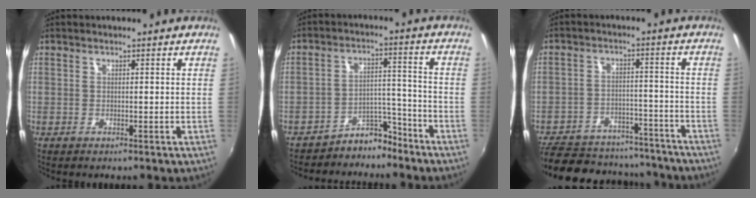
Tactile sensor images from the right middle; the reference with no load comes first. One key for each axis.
{"total": 6.3, "fx": -5.8, "fy": 2.4, "fz": 0.9, "tx": -0.010, "ty": 0.030, "tz": -0.086}
{"total": 20.0, "fx": -16.3, "fy": 9.2, "fz": 7.1, "tx": -0.168, "ty": 0.032, "tz": -0.206}